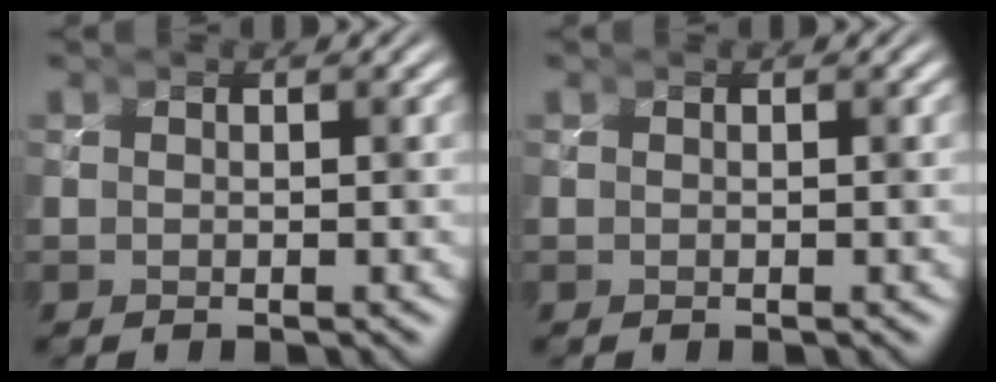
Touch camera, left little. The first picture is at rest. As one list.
[{"total": 0.0}]